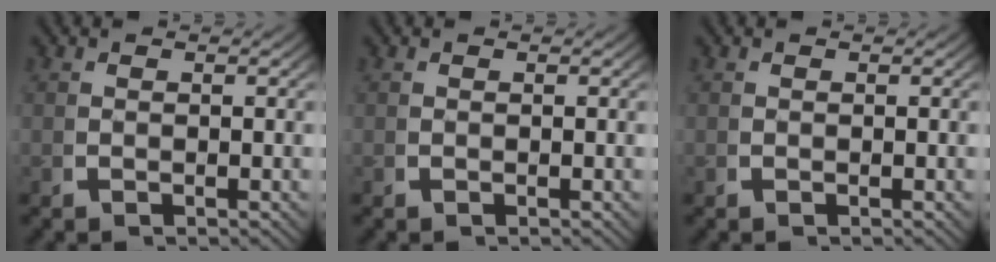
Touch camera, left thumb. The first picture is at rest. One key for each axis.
{"total": 0.0}
{"total": 0.0}